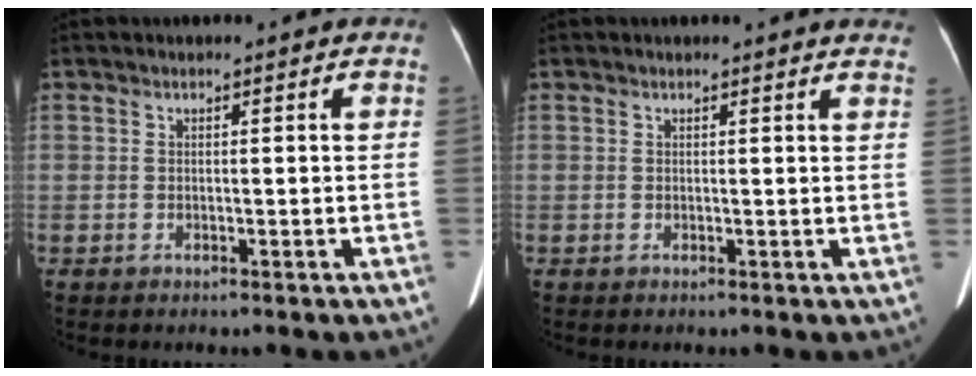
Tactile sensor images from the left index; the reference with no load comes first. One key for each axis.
{"total": 4.2, "fx": 4.2, "fy": 0.4, "fz": 0.7, "tx": -0.005, "ty": -0.011, "tz": 0.021}